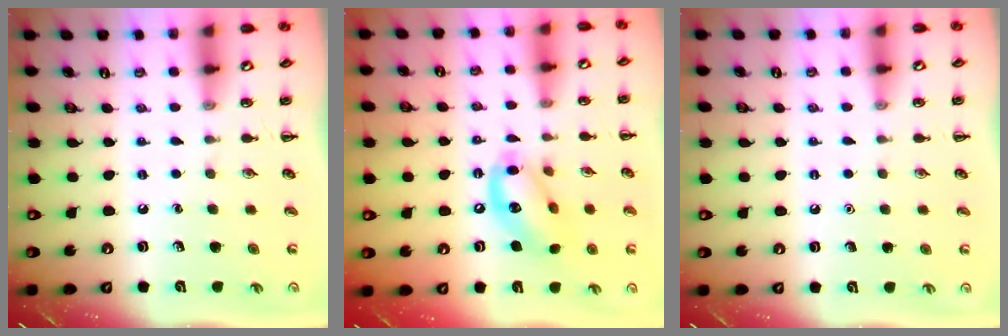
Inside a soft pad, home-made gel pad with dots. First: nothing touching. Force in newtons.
{"total": 14.0, "press": 13.7, "slide": 3.0}
{"total": 1.6, "press": 1.6, "slide": 0.1}